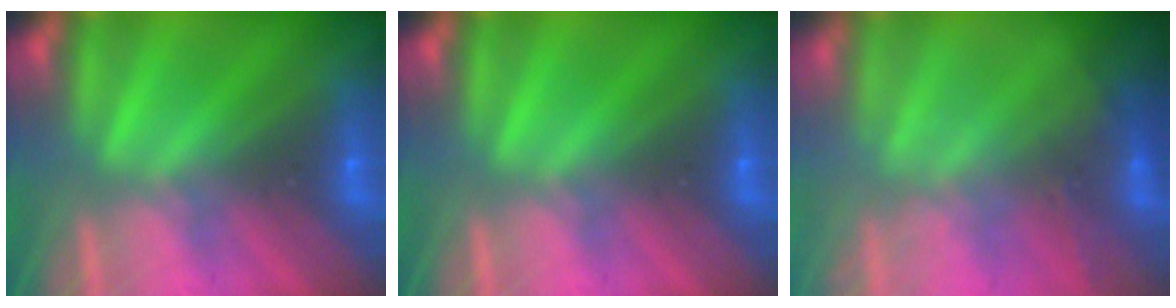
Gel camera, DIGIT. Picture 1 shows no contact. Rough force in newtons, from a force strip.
{"total": 0.0}
{"total": 2.7}